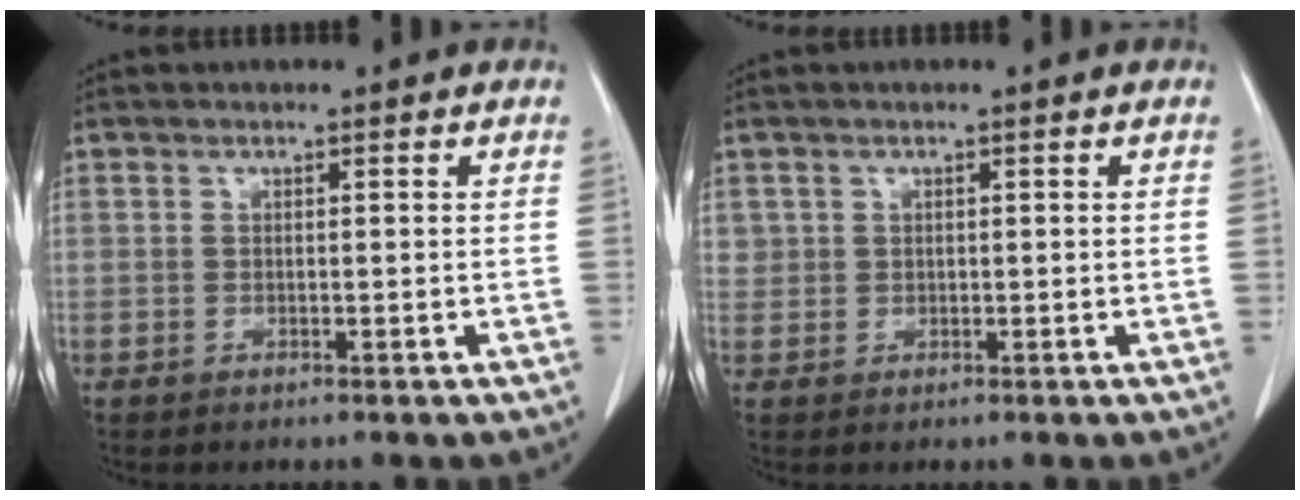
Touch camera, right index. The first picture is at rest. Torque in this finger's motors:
{"motor_torque": [-0.09, 0.05, 0.04, 0.01]}